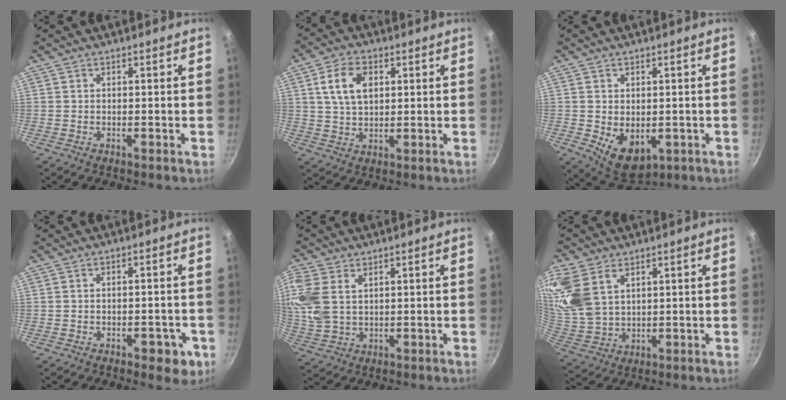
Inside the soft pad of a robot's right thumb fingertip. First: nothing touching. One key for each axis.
{"total": 8.6, "fx": 2.5, "fy": 5.3, "fz": 6.2, "tx": -0.107, "ty": 0.000, "tz": 0.046}
{"total": 8.7, "fx": -1.9, "fy": 5.6, "fz": 6.4, "tx": -0.088, "ty": -0.011, "tz": -0.011}
{"total": 5.2, "fx": -2.5, "fy": 2.6, "fz": 3.7, "tx": -0.027, "ty": 0.013, "tz": -0.029}
{"total": 11.1, "fx": 3.0, "fy": 7.3, "fz": 7.8, "tx": -0.201, "ty": 0.003, "tz": 0.067}
{"total": 15.1, "fx": 5.8, "fy": 9.9, "fz": 9.7, "tx": -0.241, "ty": -0.009, "tz": 0.125}